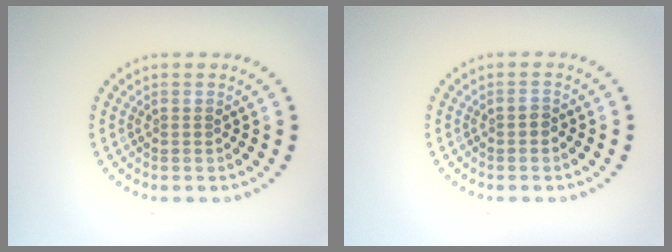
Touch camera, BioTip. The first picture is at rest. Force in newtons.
{"total": 0.8, "press": 0.8, "slide": 0.1}